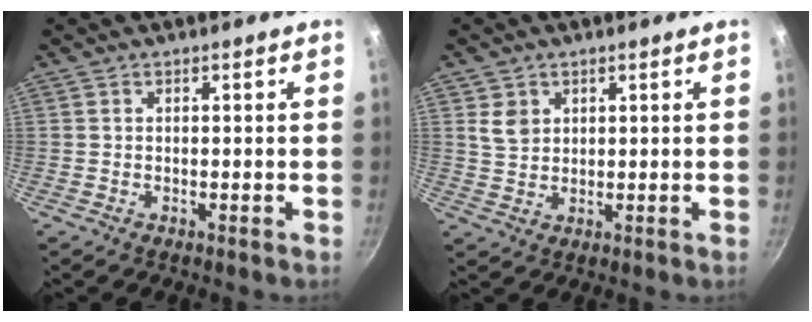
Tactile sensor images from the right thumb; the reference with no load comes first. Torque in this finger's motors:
{"motor_torque": [-0.55, 0.76, 0.24, 0.10, 0.01]}